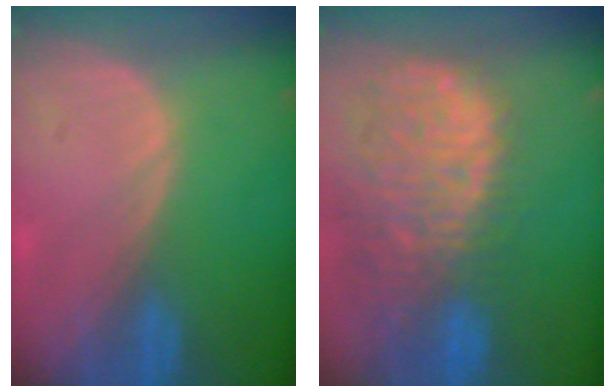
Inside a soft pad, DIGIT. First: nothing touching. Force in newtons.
{"total": 13.8, "press": 11.3, "slide": 7.9}